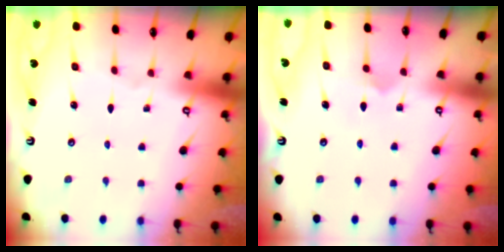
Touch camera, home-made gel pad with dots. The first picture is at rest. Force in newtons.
{"total": 6.4, "press": 6.3, "slide": 0.6}